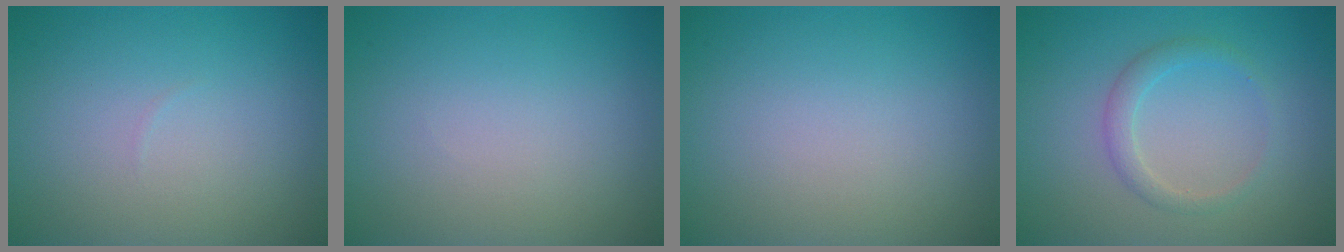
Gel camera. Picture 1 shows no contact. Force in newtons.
{"total": 0.0}
{"total": 0.0}
{"total": 1.8, "press": 1.8, "slide": 0.0}